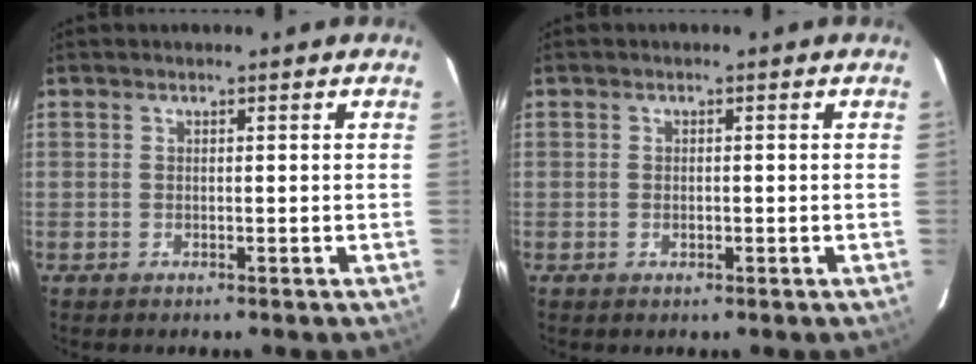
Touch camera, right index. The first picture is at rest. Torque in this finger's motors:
{"motor_torque": [-0.07, -0.03, -0.02, -0.01]}